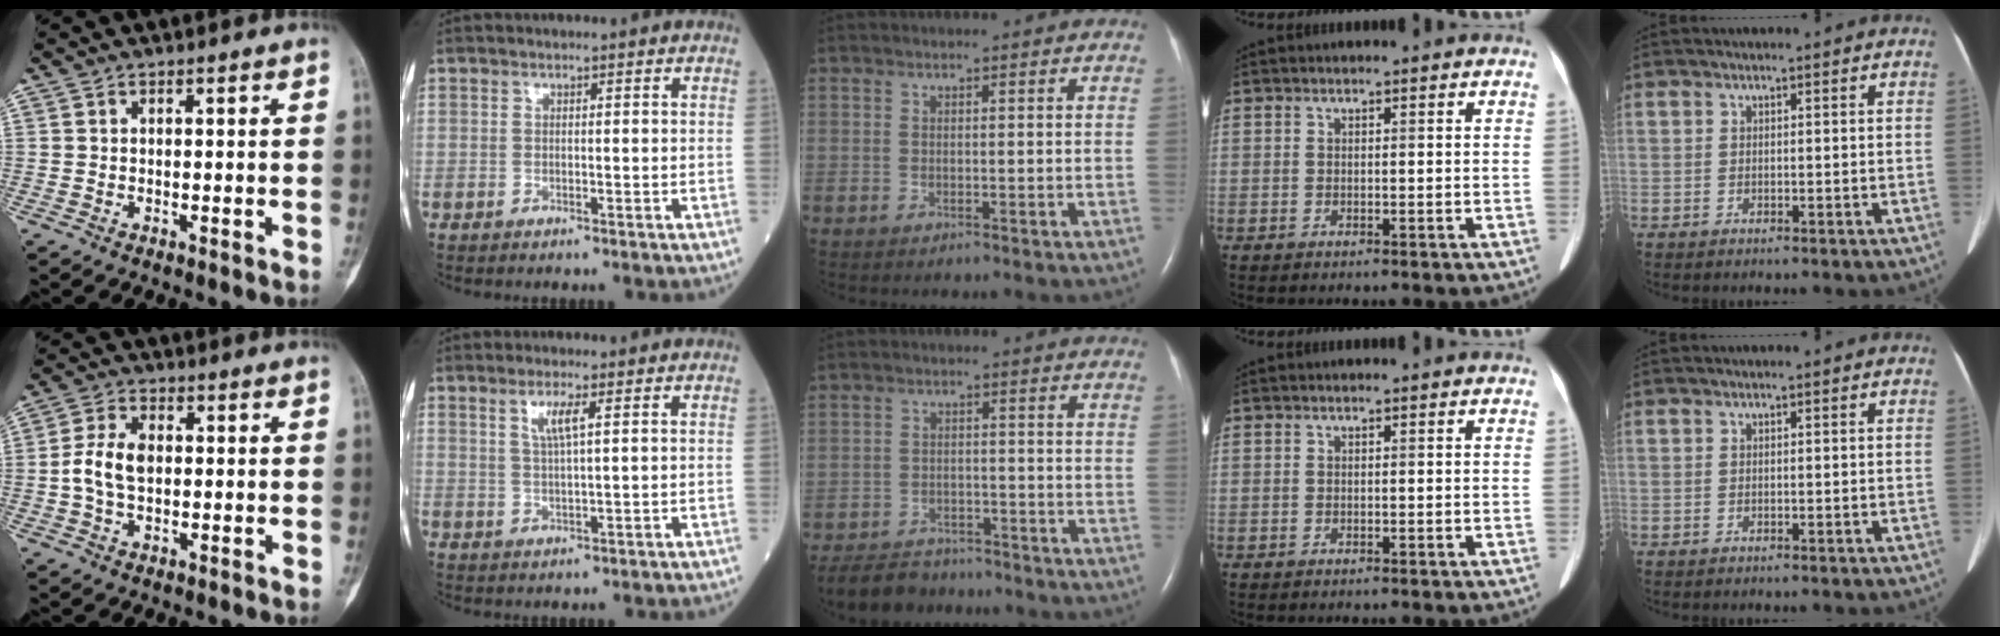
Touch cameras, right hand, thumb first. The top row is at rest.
{"thumb": {"total": 6.8, "force": [-0.2, 4.3, 5.3], "torque": [-0.111, 0.014, -0.006]}, "index": {"total": 3.6, "force": [1.5, 0.1, 3.2], "torque": [-0.066, 0.000, 0.031]}, "middle": {"total": 7.7, "force": [-6.9, 3.1, 1.7], "torque": [-0.031, -0.010, -0.110]}}